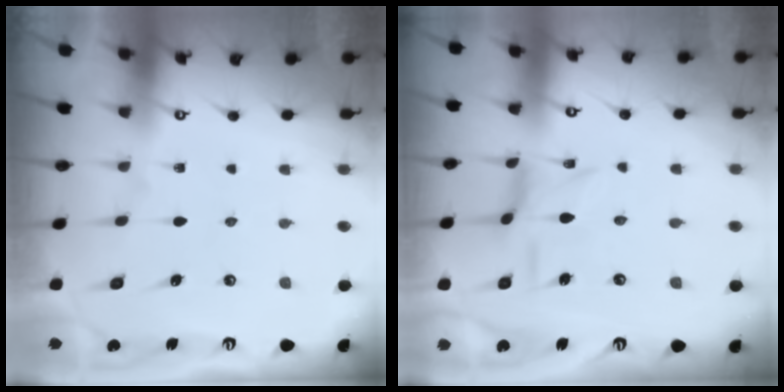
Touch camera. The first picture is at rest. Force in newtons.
{"total": 1.6, "press": 1.6, "slide": 0.5}